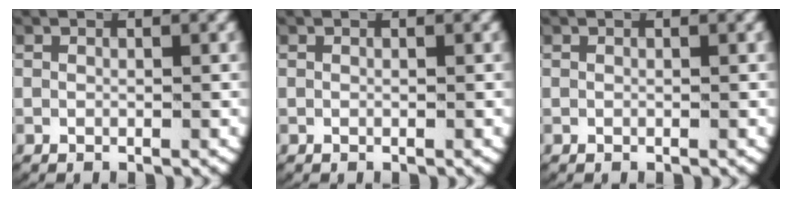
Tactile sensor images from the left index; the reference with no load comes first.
{"total": 0.0}
{"total": 0.0}